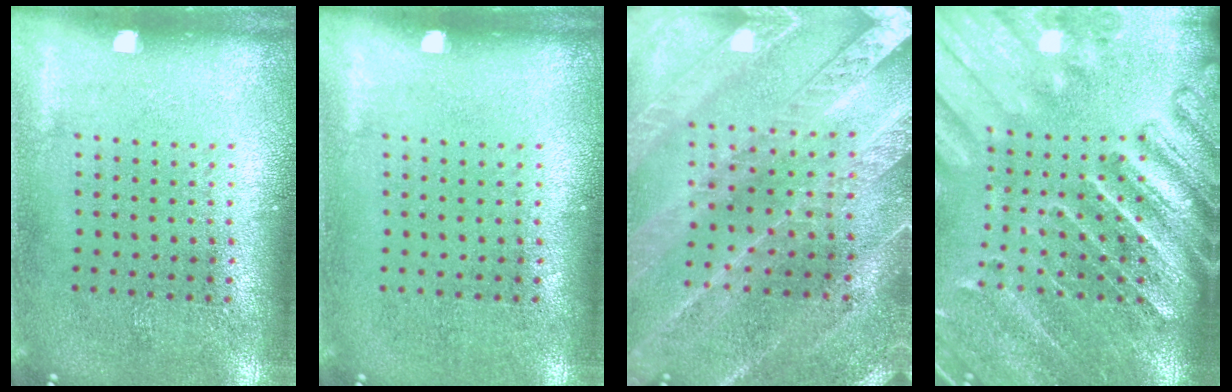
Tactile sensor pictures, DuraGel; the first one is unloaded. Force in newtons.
{"total": 0.0}
{"total": 2.4, "press": 2.4, "slide": 0.2}
{"total": 4.0, "press": 3.5, "slide": 1.8}